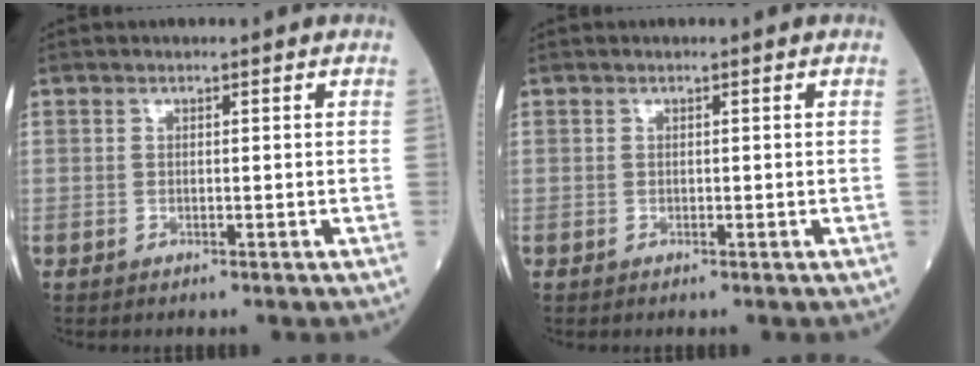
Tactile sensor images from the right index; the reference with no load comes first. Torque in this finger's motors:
{"motor_torque": [0.09, 0.02, -0.01, 0.01]}